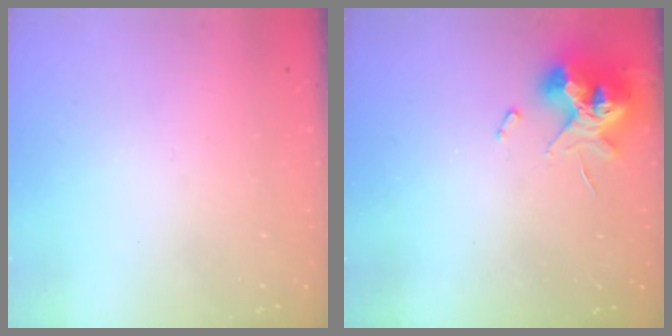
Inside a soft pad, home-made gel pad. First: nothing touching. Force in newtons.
{"total": 13.0, "press": 12.9, "slide": 1.4}